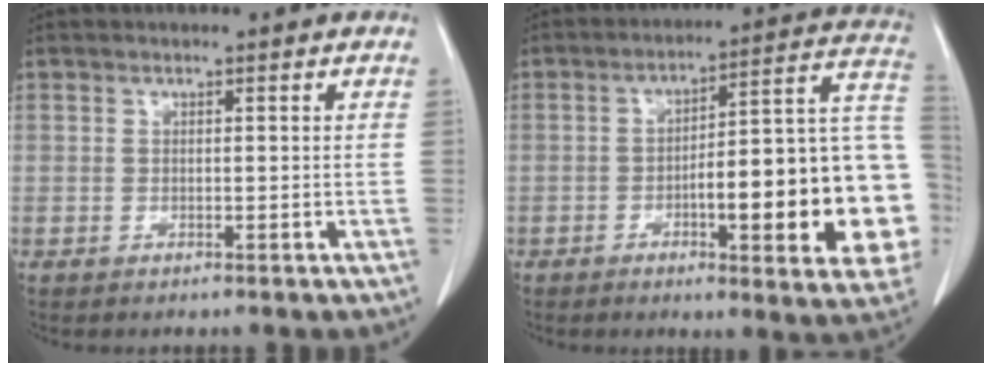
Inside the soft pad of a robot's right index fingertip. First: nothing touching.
{"total": 22.4, "force": [-4.7, 4.1, 21.5], "torque": [-0.204, 0.030, -0.053]}